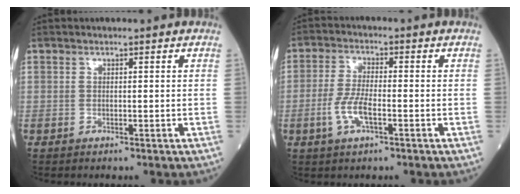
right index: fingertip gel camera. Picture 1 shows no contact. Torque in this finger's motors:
{"motor_torque": [0.54, -0.49, 0.45, 0.14]}